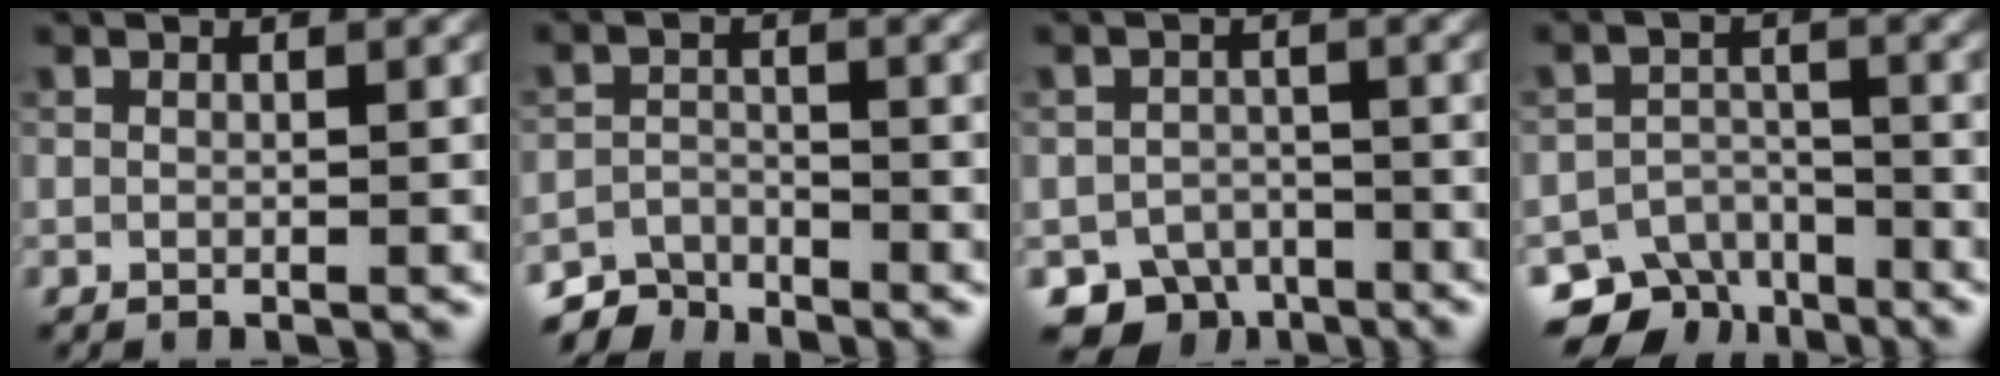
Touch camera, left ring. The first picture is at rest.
{"total": 4.2, "force": [-3.9, 1.3, 0.4], "torque": [-0.002, -0.008, -0.068]}
{"total": 4.6, "force": [-3.6, 2.8, 0.9], "torque": [-0.002, -0.010, -0.057]}
{"total": 6.1, "force": [-4.7, 3.6, 1.4], "torque": [-0.003, -0.013, -0.069]}